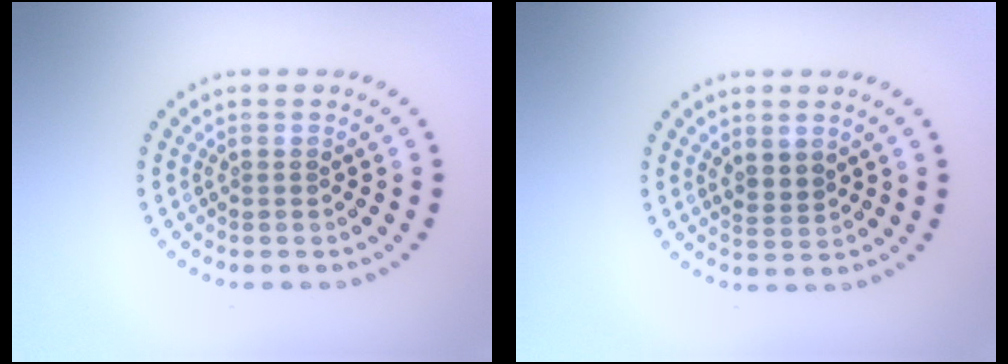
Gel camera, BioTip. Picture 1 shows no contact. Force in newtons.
{"total": 1.6, "press": 1.3, "slide": 1.0}